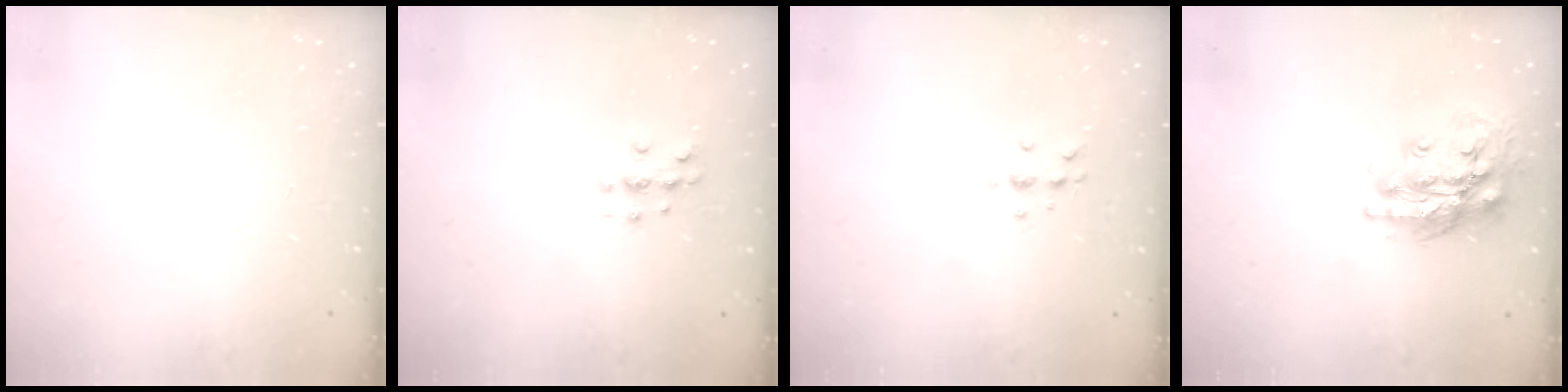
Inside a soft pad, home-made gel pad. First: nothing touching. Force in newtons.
{"total": 3.6, "press": 3.6, "slide": 0.5}
{"total": 4.0, "press": 3.8, "slide": 1.2}
{"total": 17.9, "press": 17.8, "slide": 1.9}